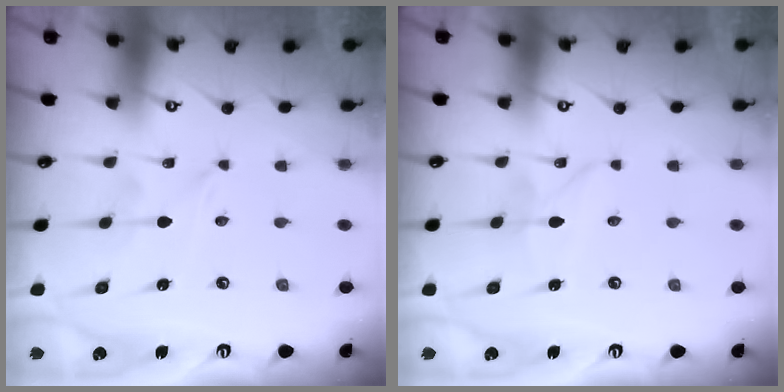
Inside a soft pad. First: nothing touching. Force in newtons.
{"total": 2.9, "press": 2.9, "slide": 0.3}